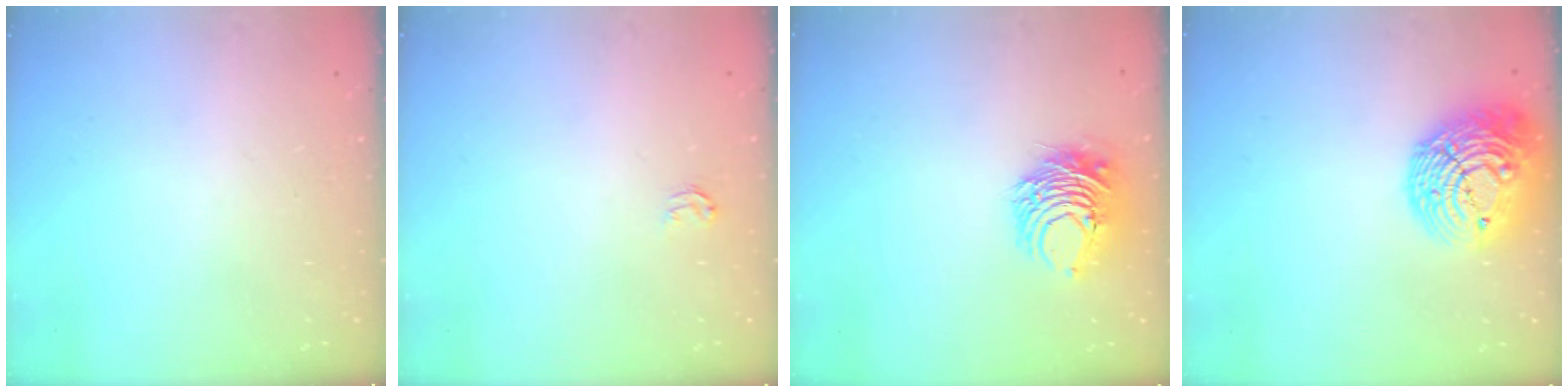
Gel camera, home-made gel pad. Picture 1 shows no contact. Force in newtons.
{"total": 2.9, "press": 2.9, "slide": 0.1}
{"total": 8.9, "press": 8.9, "slide": 0.7}
{"total": 23.2, "press": 23.2, "slide": 1.6}